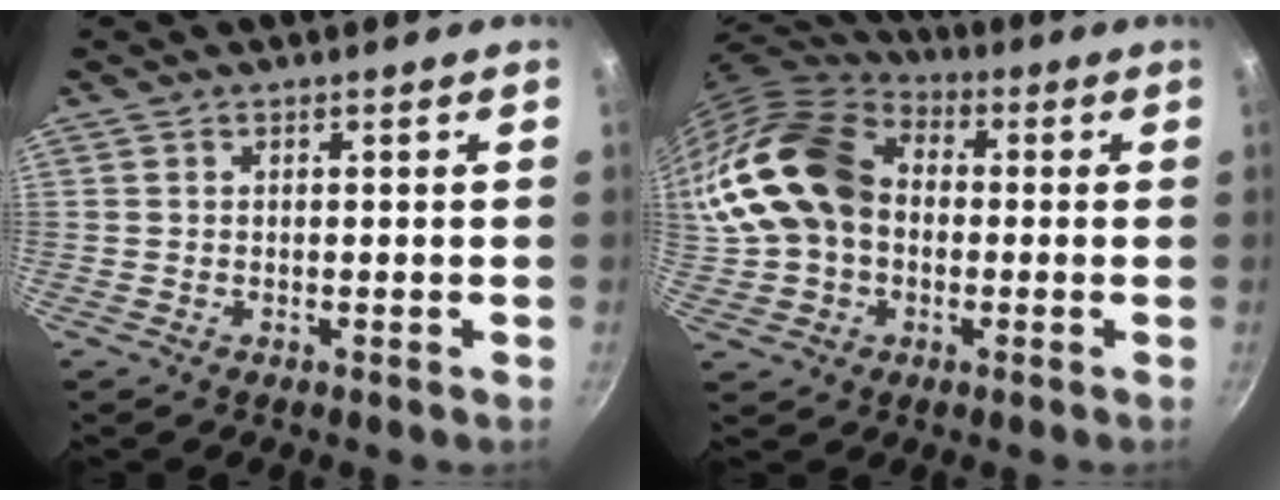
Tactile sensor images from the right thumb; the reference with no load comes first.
{"total": 20.8, "force": [0.8, 15.8, 13.4], "torque": [-0.258, 0.046, 0.012]}